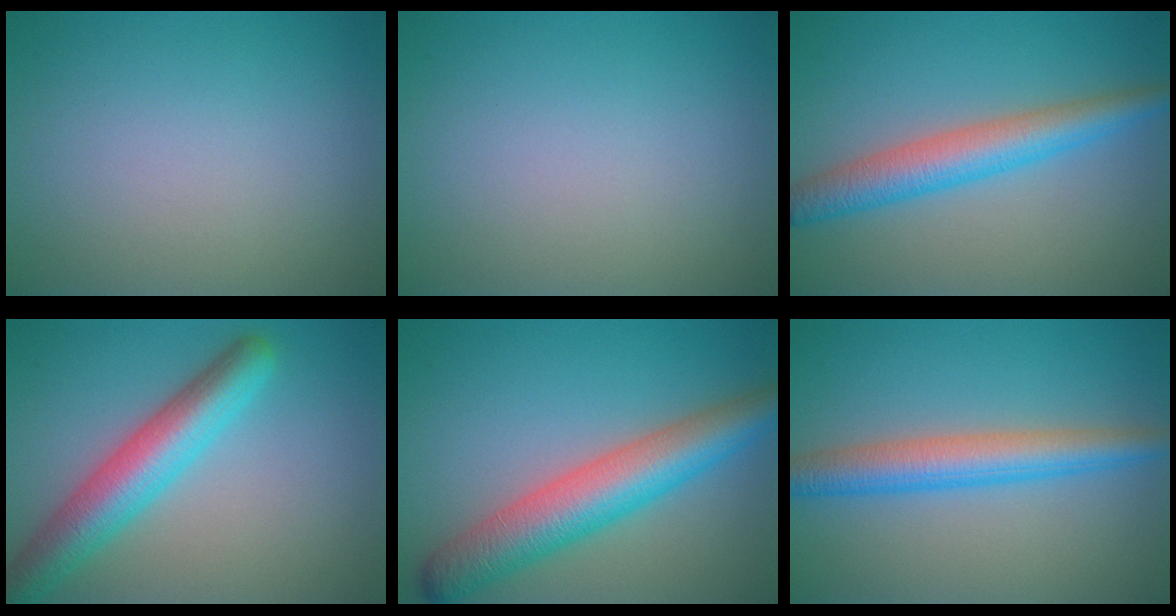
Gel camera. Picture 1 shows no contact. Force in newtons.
{"total": 0.0}
{"total": 5.0, "press": 5.0, "slide": 0.1}
{"total": 6.5, "press": 6.5, "slide": 0.3}
{"total": 7.6, "press": 7.6, "slide": 0.3}
{"total": 4.9, "press": 4.9, "slide": 0.1}